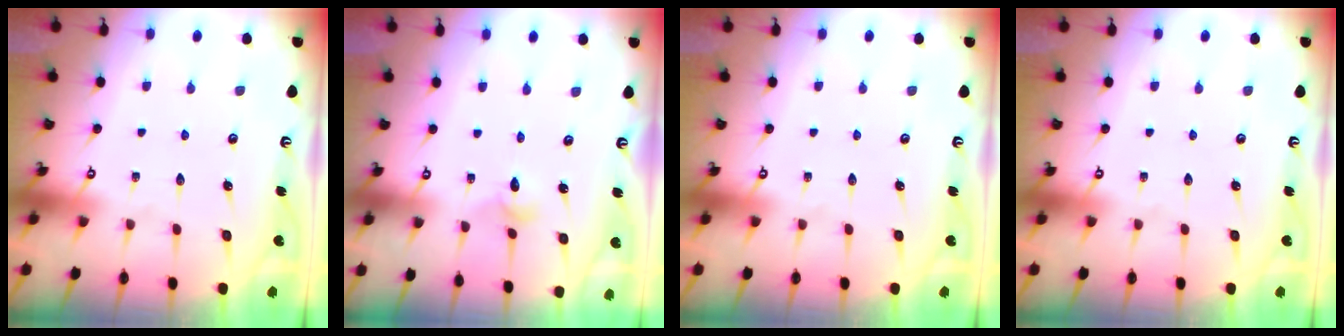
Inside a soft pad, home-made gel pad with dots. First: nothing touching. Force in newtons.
{"total": 2.8, "press": 2.8, "slide": 0.3}
{"total": 0.0}
{"total": 0.0}